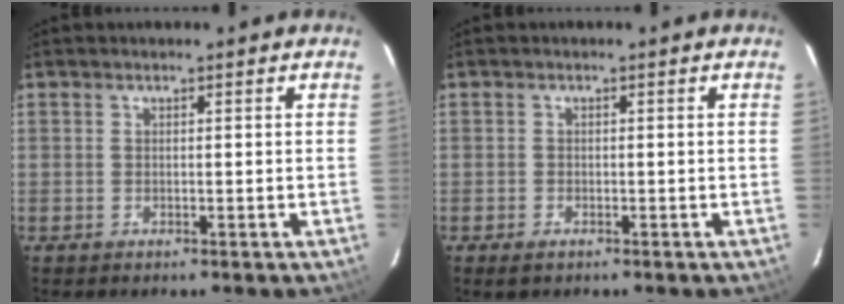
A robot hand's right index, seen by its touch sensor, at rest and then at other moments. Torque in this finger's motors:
{"motor_torque": [0.33, -0.28, 0.06, -0.02]}